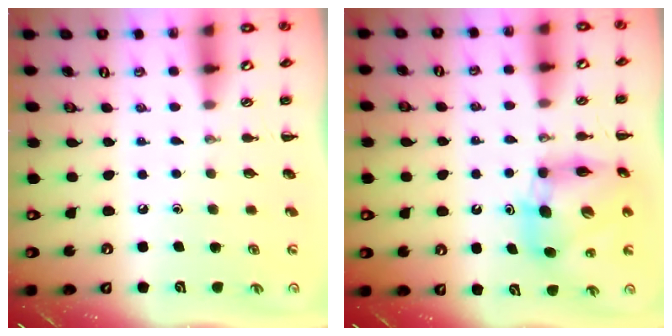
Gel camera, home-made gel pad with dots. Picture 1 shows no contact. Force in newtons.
{"total": 9.7, "press": 9.6, "slide": 1.7}